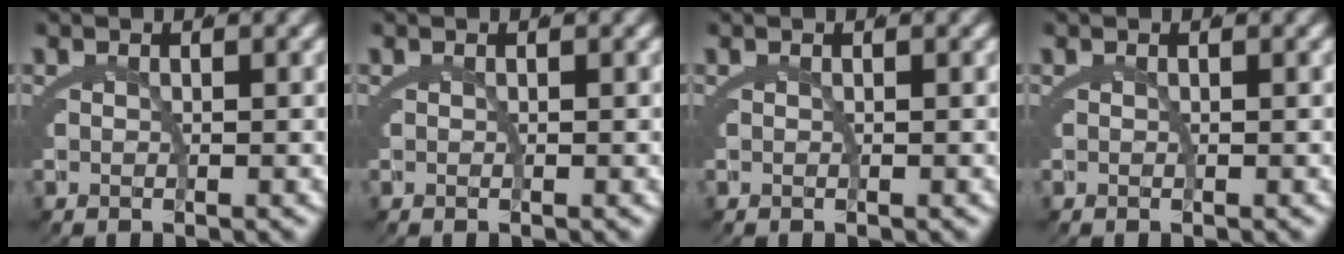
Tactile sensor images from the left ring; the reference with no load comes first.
{"total": 0.0}
{"total": 0.0}
{"total": 0.0}